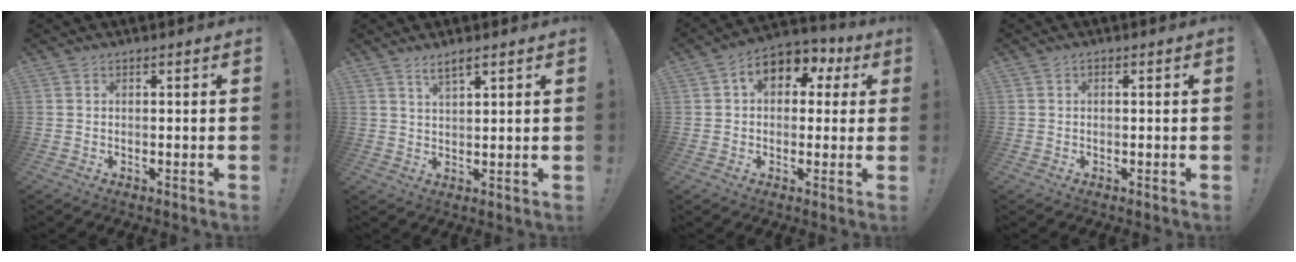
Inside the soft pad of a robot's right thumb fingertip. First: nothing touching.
{"total": 3.5, "force": [2.7, 0.4, 2.3], "torque": [-0.034, -0.018, 0.044]}
{"total": 9.6, "force": [3.1, 6.9, 5.9], "torque": [-0.082, -0.002, 0.060]}
{"total": 0.7, "force": [-0.5, -0.2, 0.4], "torque": [-0.008, -0.001, -0.010]}